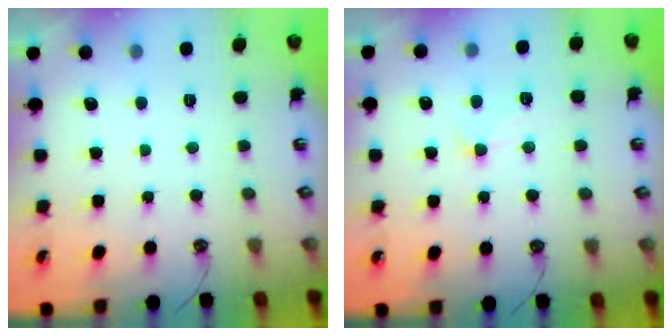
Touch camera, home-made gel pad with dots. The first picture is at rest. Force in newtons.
{"total": 2.3, "press": 2.1, "slide": 0.8}